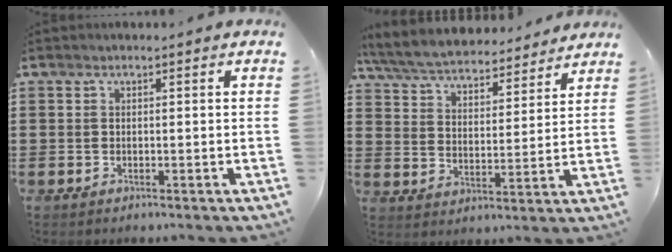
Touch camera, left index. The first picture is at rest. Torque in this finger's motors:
{"motor_torque": [2.14, 0.00, -0.01, 0.08]}